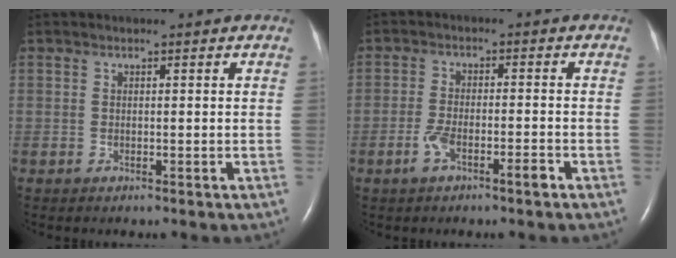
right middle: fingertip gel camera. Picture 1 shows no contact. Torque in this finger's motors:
{"motor_torque": [0.47, -0.26, 0.08, 0.03]}